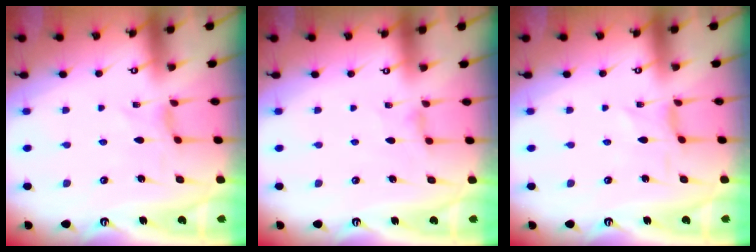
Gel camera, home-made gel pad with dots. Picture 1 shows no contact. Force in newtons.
{"total": 2.3, "press": 2.2, "slide": 0.6}
{"total": 0.0}